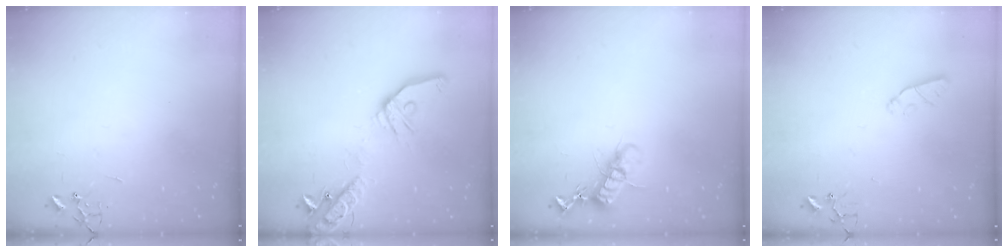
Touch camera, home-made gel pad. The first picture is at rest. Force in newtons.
{"total": 17.4, "press": 17.1, "slide": 3.1}
{"total": 12.5, "press": 12.5, "slide": 0.6}
{"total": 5.4, "press": 5.4, "slide": 0.4}